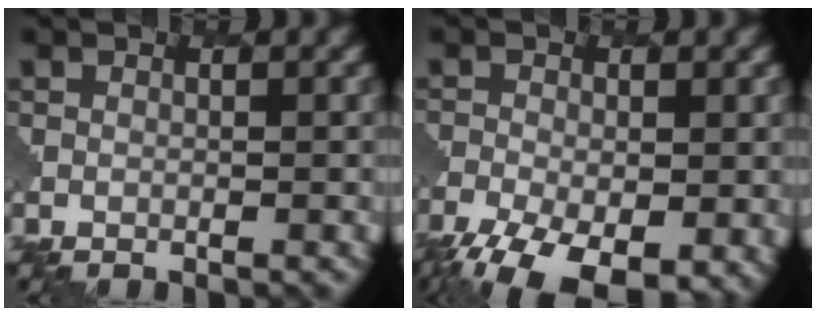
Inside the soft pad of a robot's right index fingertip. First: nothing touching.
{"total": 9.6, "force": [-5.4, 4.5, 6.6], "torque": [-0.132, -0.040, -0.081]}